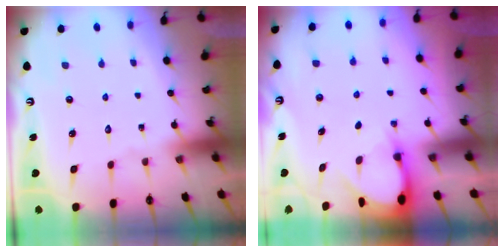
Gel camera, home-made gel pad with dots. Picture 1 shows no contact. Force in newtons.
{"total": 2.9, "press": 2.9, "slide": 0.3}